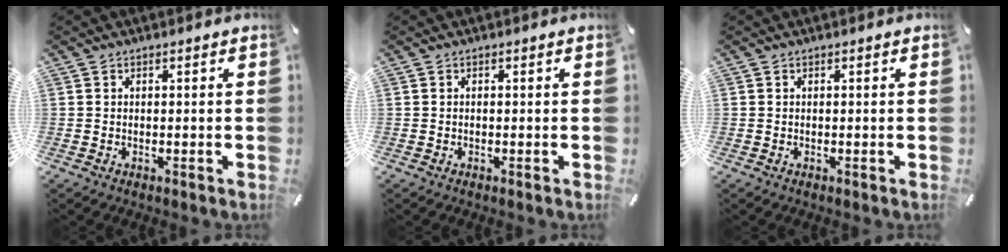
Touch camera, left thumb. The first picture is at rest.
{"total": 0.0}
{"total": 0.0}